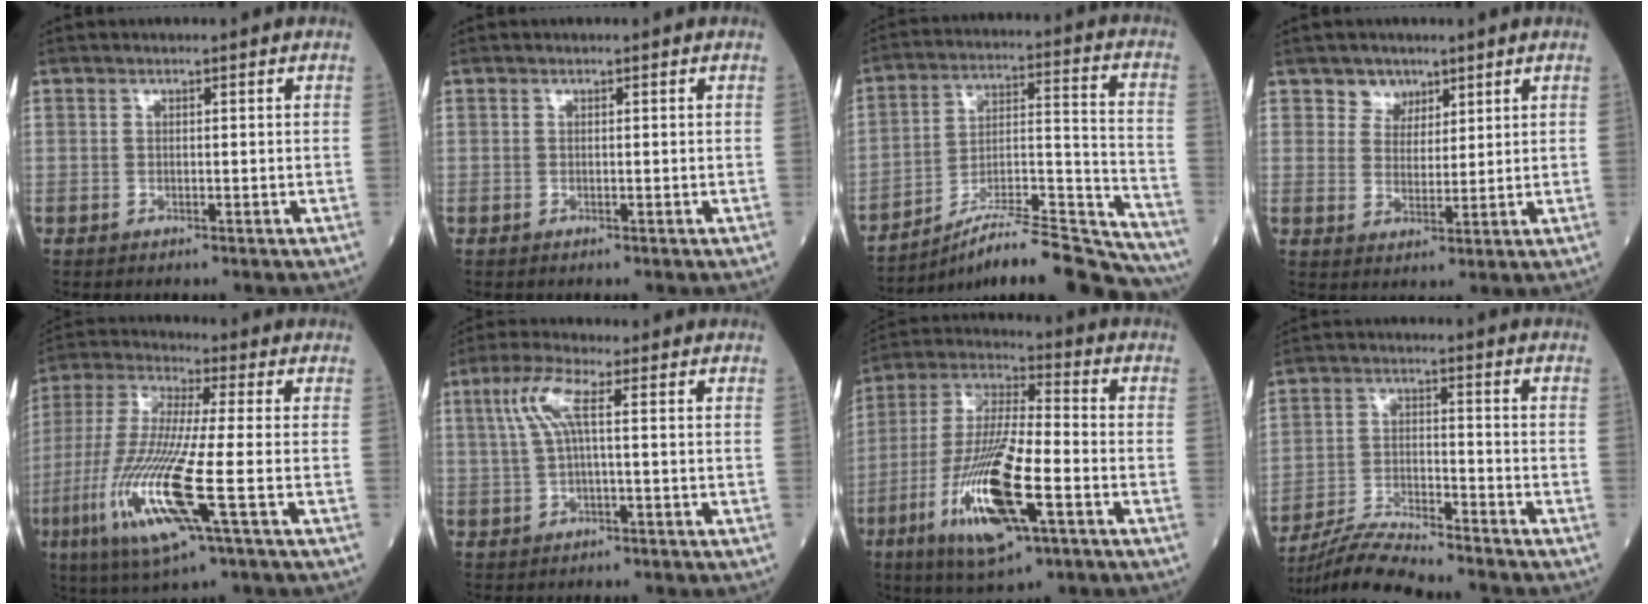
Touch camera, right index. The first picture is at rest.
{"total": 0.0}
{"total": 20.6, "force": [-19.1, 1.0, 7.7], "torque": [-0.091, 0.027, -0.300]}
{"total": 3.8, "force": [2.5, 2.8, 0.2], "torque": [0.000, 0.001, 0.042]}
{"total": 16.2, "force": [-5.3, 1.0, 15.2], "torque": [-0.332, -0.026, -0.102]}
{"total": 5.3, "force": [1.3, 0.7, 5.1], "torque": [-0.116, 0.022, 0.028]}
{"total": 17.9, "force": [-6.7, 3.6, 16.2], "torque": [-0.333, -0.019, -0.118]}
{"total": 9.8, "force": [-9.3, -0.2, 2.9], "torque": [-0.054, -0.011, -0.169]}